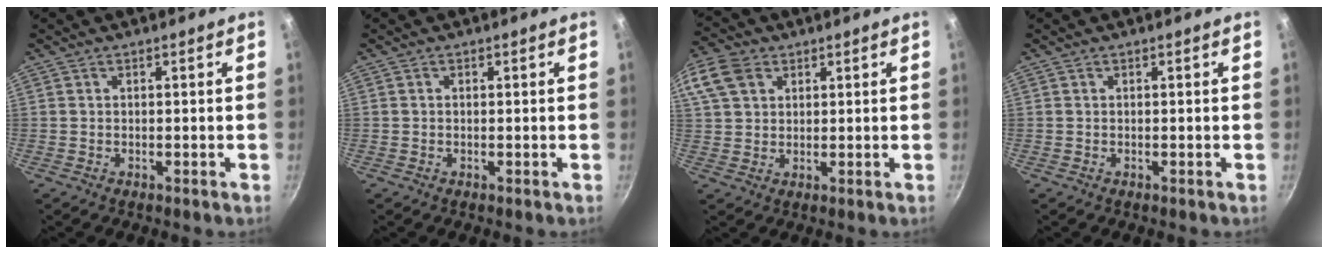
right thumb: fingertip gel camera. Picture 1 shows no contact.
{"total": 0.0}
{"total": 11.1, "force": [4.9, 8.0, 5.9], "torque": [-0.127, 0.015, 0.091]}
{"total": 0.0}